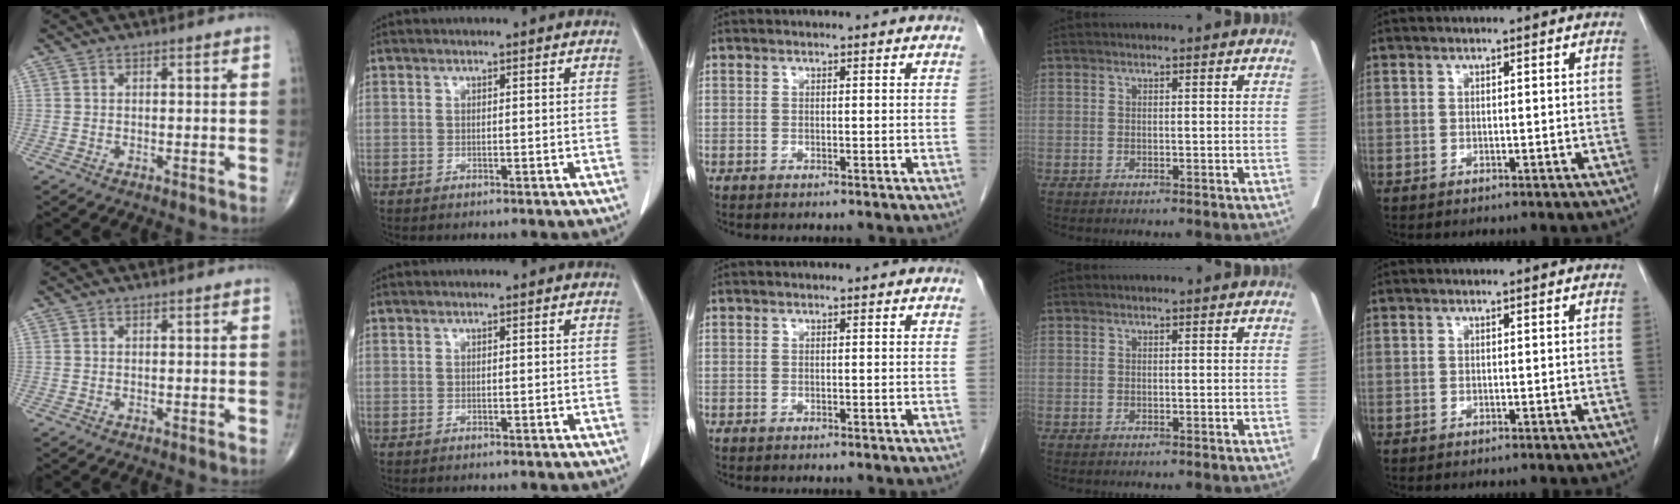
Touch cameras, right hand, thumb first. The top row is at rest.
{}